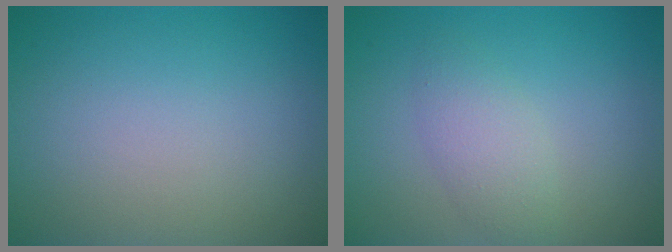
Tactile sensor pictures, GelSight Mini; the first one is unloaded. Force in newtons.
{"total": 2.4, "press": 2.4, "slide": 0.1}